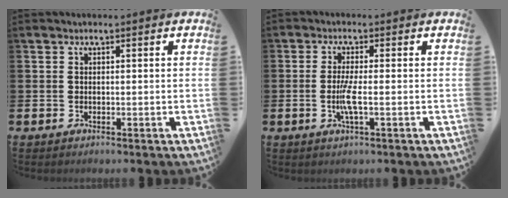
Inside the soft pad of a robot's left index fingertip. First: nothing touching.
{"total": 3.1, "force": [-0.5, 0.2, 3.0], "torque": [-0.059, -0.003, -0.010]}